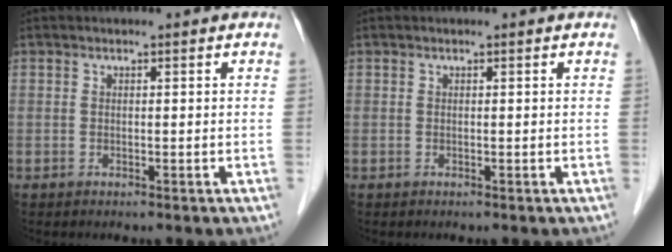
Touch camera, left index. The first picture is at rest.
{"total": 0.0}